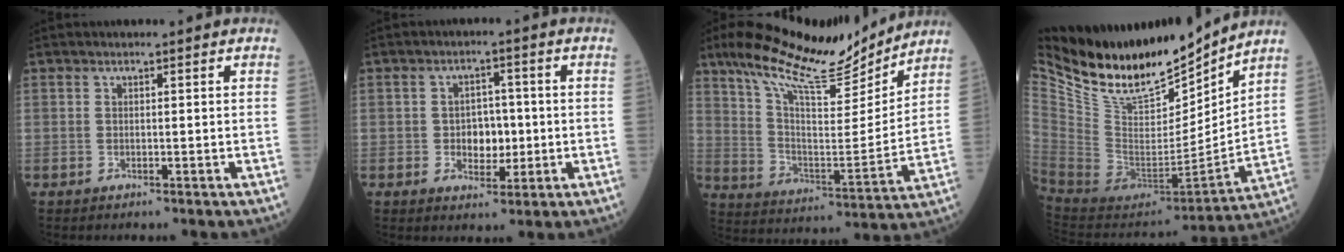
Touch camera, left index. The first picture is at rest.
{"total": 4.7, "force": [-0.7, 3.2, 3.4], "torque": [-0.050, 0.006, -0.009]}
{"total": 17.9, "force": [15.1, 3.1, 9.2], "torque": [-0.166, -0.002, 0.256]}
{"total": 22.0, "force": [18.6, 6.0, 10.1], "torque": [-0.198, -0.031, 0.332]}